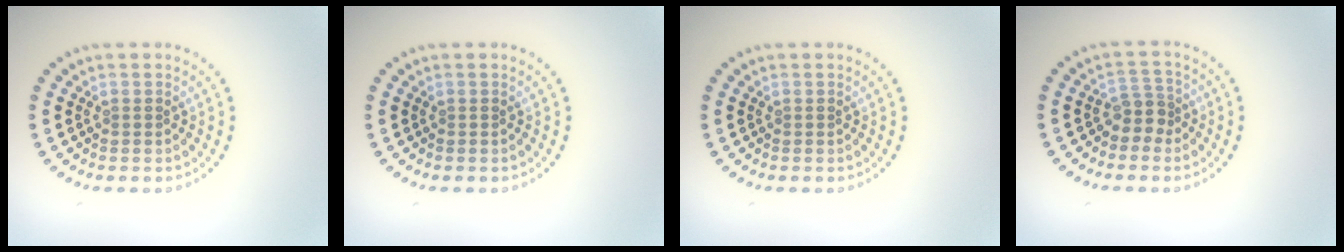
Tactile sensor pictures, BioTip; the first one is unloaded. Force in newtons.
{"total": 0.0}
{"total": 0.0}
{"total": 2.2, "press": 1.7, "slide": 1.4}